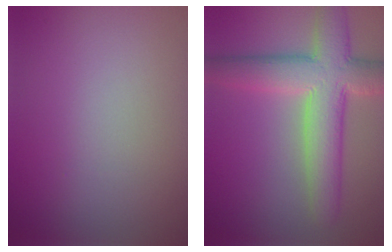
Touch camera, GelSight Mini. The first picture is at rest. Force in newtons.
{"total": 8.0, "press": 8.0, "slide": 0.5}